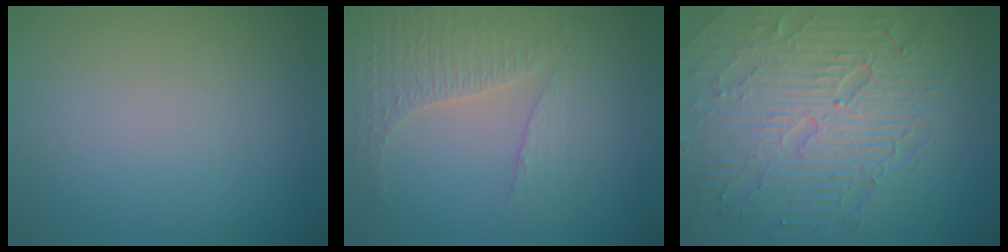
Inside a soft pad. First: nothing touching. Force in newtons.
{"total": 4.3, "press": 3.1, "slide": 2.9}
{"total": 9.0, "press": 6.4, "slide": 6.4}